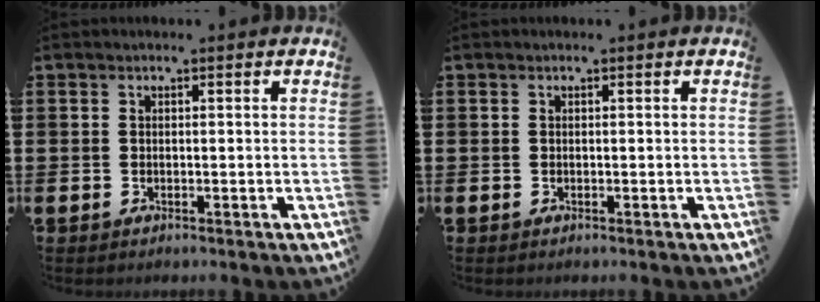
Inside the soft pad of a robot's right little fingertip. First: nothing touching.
{"total": 0.0}